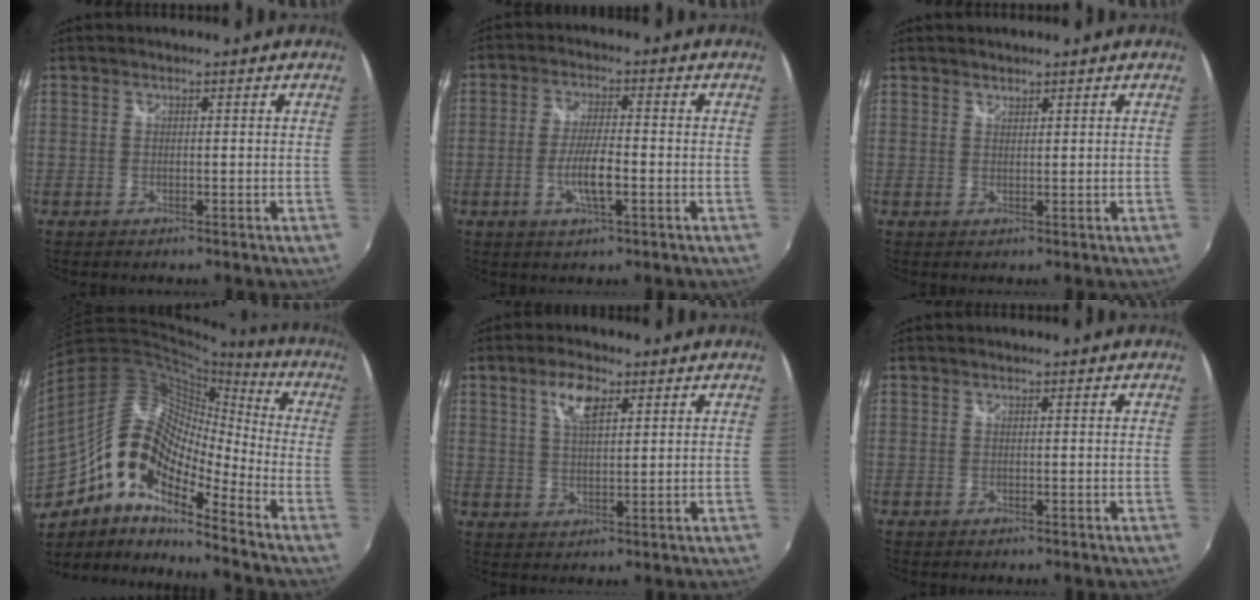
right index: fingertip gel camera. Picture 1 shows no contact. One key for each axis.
{"total": 6.3, "fx": -2.1, "fy": 1.3, "fz": 5.8, "tx": -0.115, "ty": -0.004, "tz": -0.037}
{"total": 1.0, "fx": 0.9, "fy": 0.3, "fz": 0.1, "tx": 0.000, "ty": 0.001, "tz": 0.017}
{"total": 18.1, "fx": -9.1, "fy": 7.7, "fz": 13.7, "tx": -0.236, "ty": -0.005, "tz": -0.188}
{"total": 5.9, "fx": 3.0, "fy": 2.4, "fz": 4.5, "tx": -0.082, "ty": 0.008, "tz": 0.055}
{"total": 0.0}